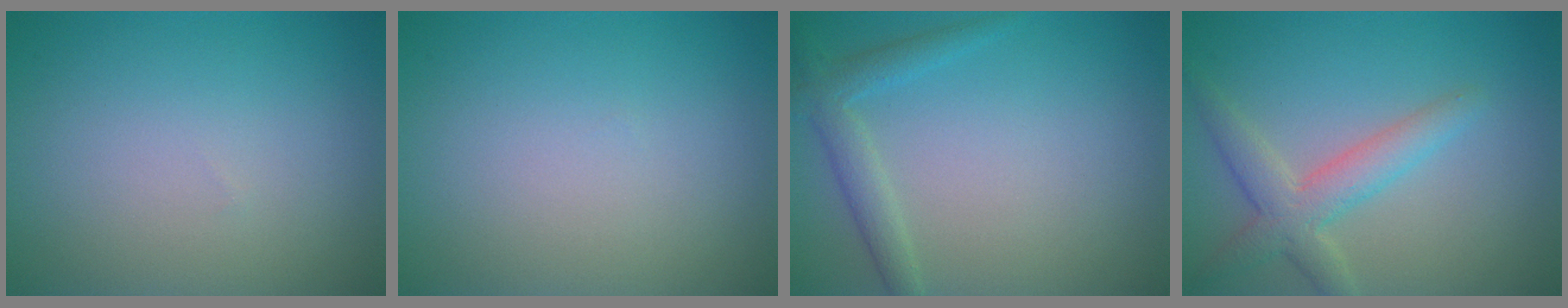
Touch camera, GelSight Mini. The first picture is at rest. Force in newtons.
{"total": 0.0}
{"total": 2.4, "press": 2.4, "slide": 0.2}
{"total": 3.7, "press": 3.7, "slide": 0.3}